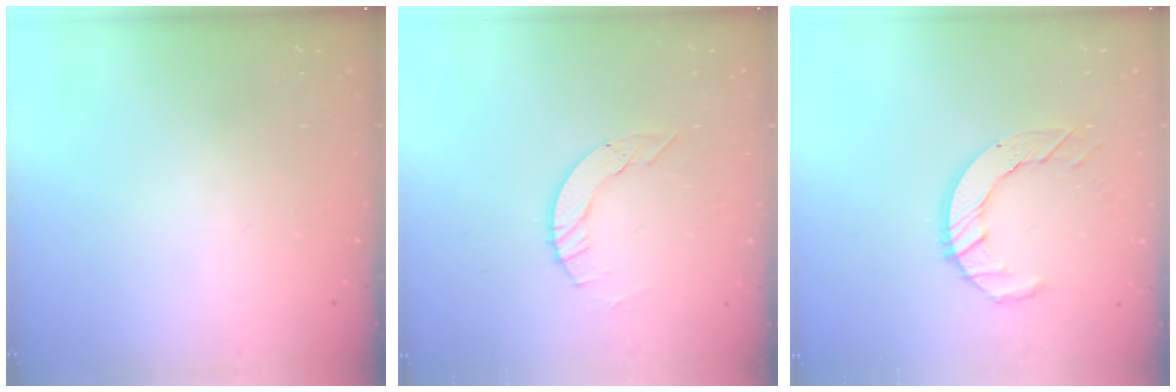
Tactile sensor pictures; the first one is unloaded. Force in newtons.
{"total": 5.5, "press": 5.5, "slide": 0.2}
{"total": 9.1, "press": 9.1, "slide": 0.9}